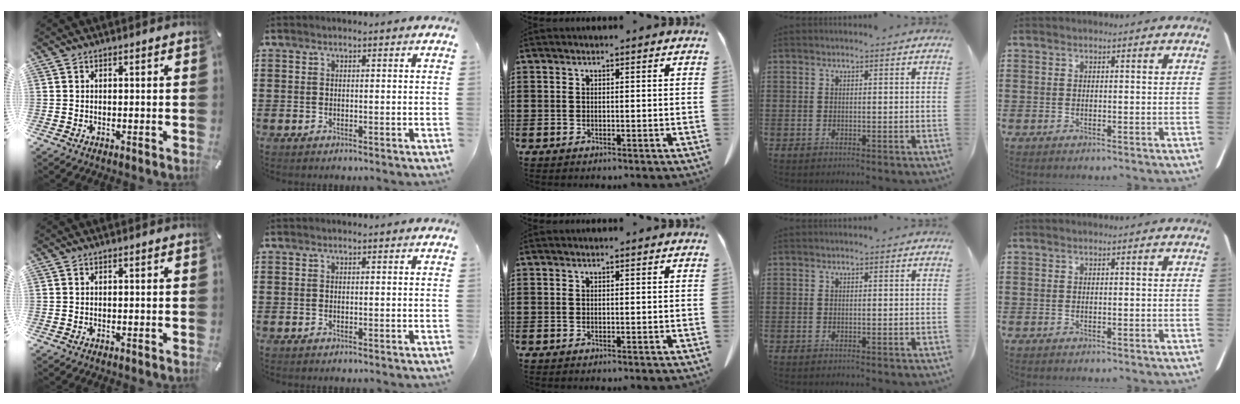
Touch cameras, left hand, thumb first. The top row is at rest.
{}